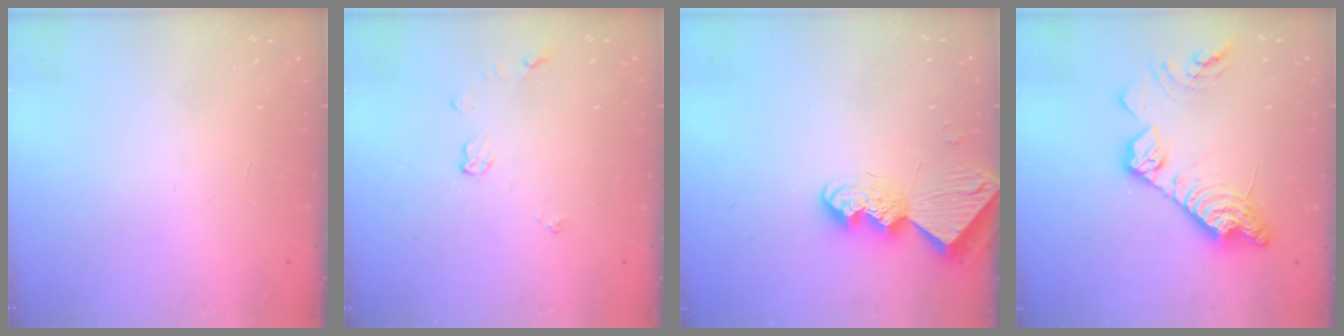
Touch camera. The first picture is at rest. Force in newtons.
{"total": 4.6, "press": 4.6, "slide": 0.6}
{"total": 10.0, "press": 9.9, "slide": 0.9}
{"total": 17.2, "press": 17.2, "slide": 1.4}